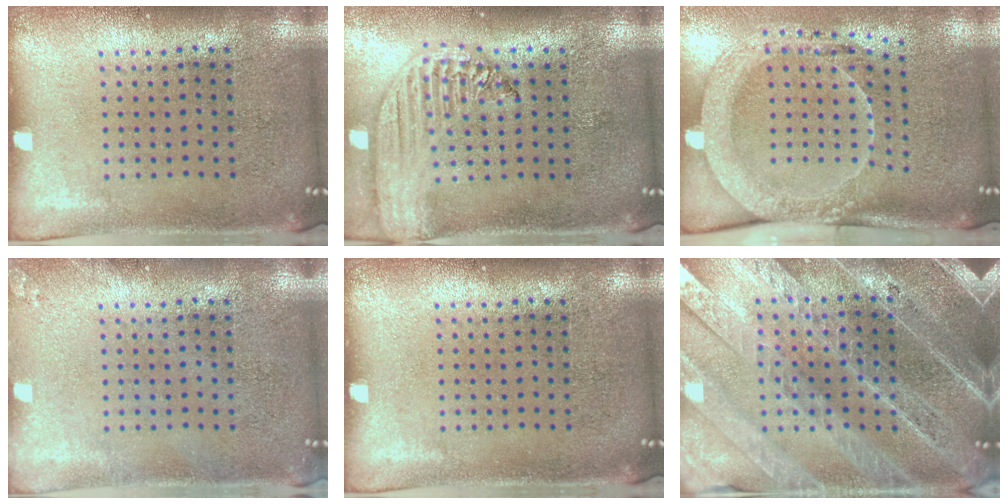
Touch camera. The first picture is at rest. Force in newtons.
{"total": 2.4, "press": 2.1, "slide": 1.3}
{"total": 2.1, "press": 2.0, "slide": 0.5}
{"total": 0.9, "press": 0.9, "slide": 0.1}
{"total": 0.0}
{"total": 4.7, "press": 4.1, "slide": 2.2}